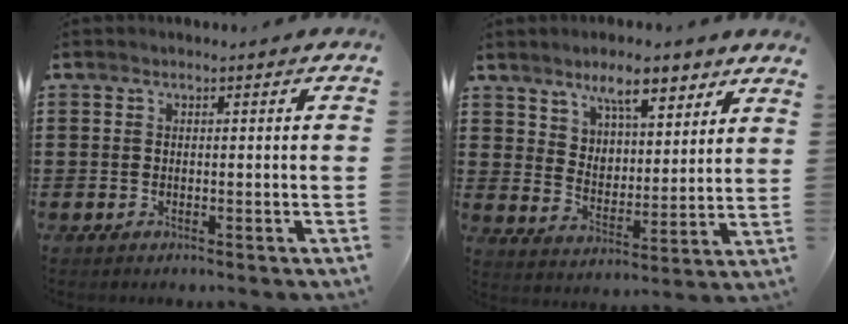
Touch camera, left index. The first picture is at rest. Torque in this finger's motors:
{"motor_torque": [1.07, -1.07, 0.40, 0.12]}